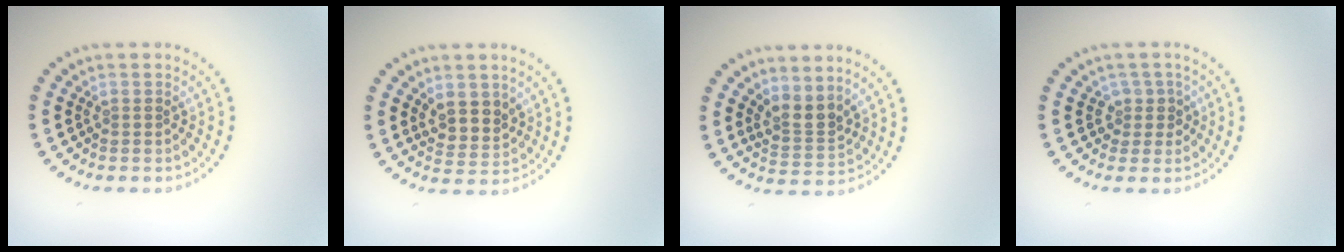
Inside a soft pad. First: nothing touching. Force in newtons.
{"total": 2.9, "press": 2.5, "slide": 1.4}
{"total": 2.6, "press": 1.9, "slide": 1.7}
{"total": 1.8, "press": 1.4, "slide": 1.2}